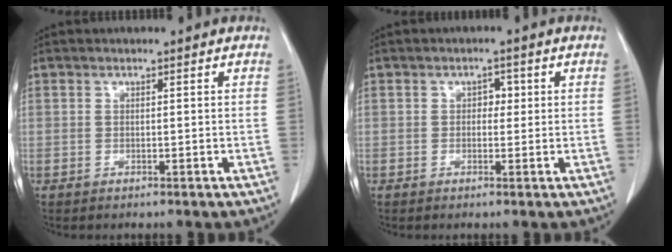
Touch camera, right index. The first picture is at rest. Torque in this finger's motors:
{"motor_torque": [0.00, 0.01, 0.00, 0.00]}